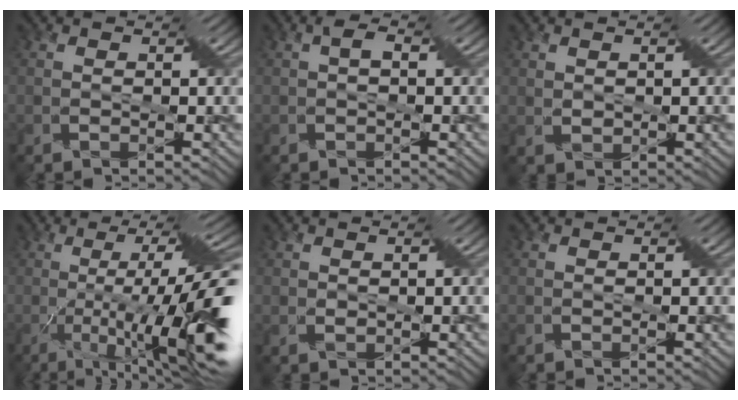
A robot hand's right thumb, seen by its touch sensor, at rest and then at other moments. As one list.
[{"total": 1.4, "force": [0.3, 0.1, 1.4], "torque": [-0.038, 0.000, 0.009]}, {"total": 1.0, "force": [1.0, 0.3, 0.2], "torque": [-0.025, -0.004, 0.027]}, {"total": 15.3, "force": [-3.3, 2.0, 14.8], "torque": [-0.246, -0.006, -0.036]}, {"total": 0.6, "force": [0.6, 0.1, 0.0], "torque": [-0.010, -0.002, 0.016]}, {"total": 0.0}]